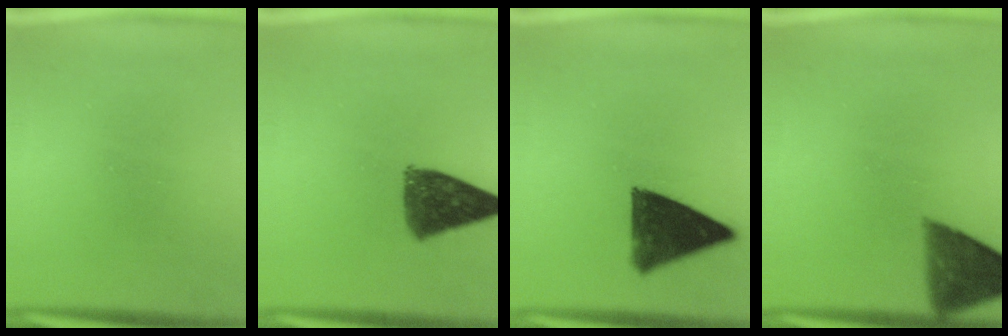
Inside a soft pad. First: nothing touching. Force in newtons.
{"total": 10.3}
{"total": 12.4}
{"total": 5.4}